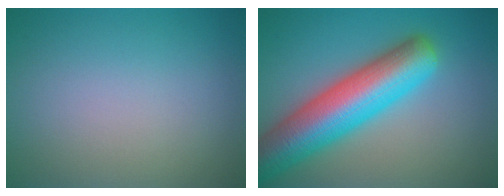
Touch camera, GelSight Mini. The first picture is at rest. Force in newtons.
{"total": 10.4, "press": 10.4, "slide": 0.4}